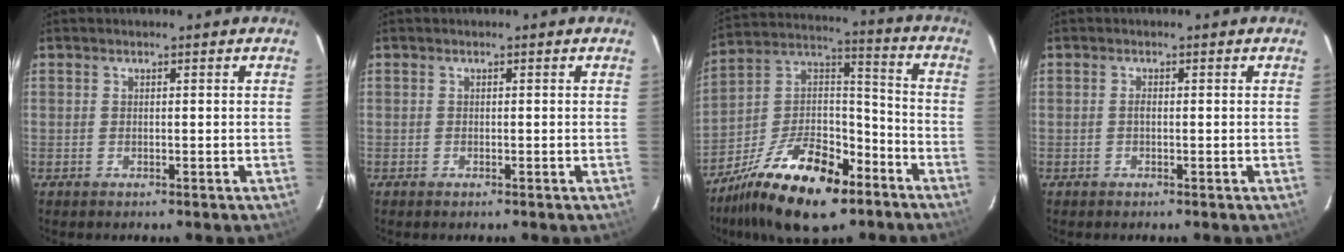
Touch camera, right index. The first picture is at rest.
{"total": 0.0}
{"total": 21.6, "force": [-13.1, 9.3, 14.5], "torque": [-0.284, 0.006, -0.228]}
{"total": 0.7, "force": [-0.1, 0.3, 0.6], "torque": [-0.013, 0.003, -0.003]}